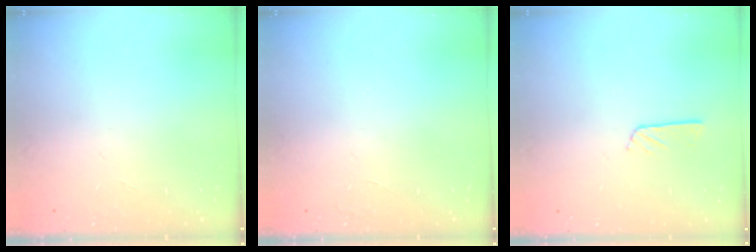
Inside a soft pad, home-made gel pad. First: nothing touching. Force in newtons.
{"total": 0.0}
{"total": 2.8, "press": 2.8, "slide": 0.2}